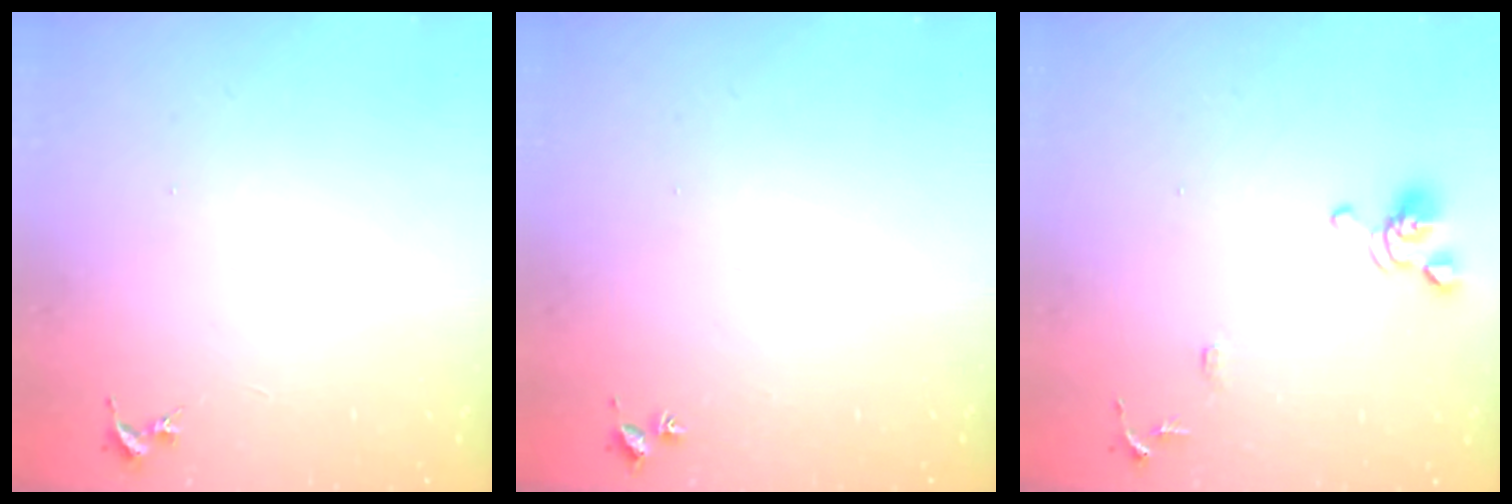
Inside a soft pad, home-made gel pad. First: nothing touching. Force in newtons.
{"total": 1.7, "press": 1.7, "slide": 0.2}
{"total": 9.3, "press": 9.1, "slide": 1.4}